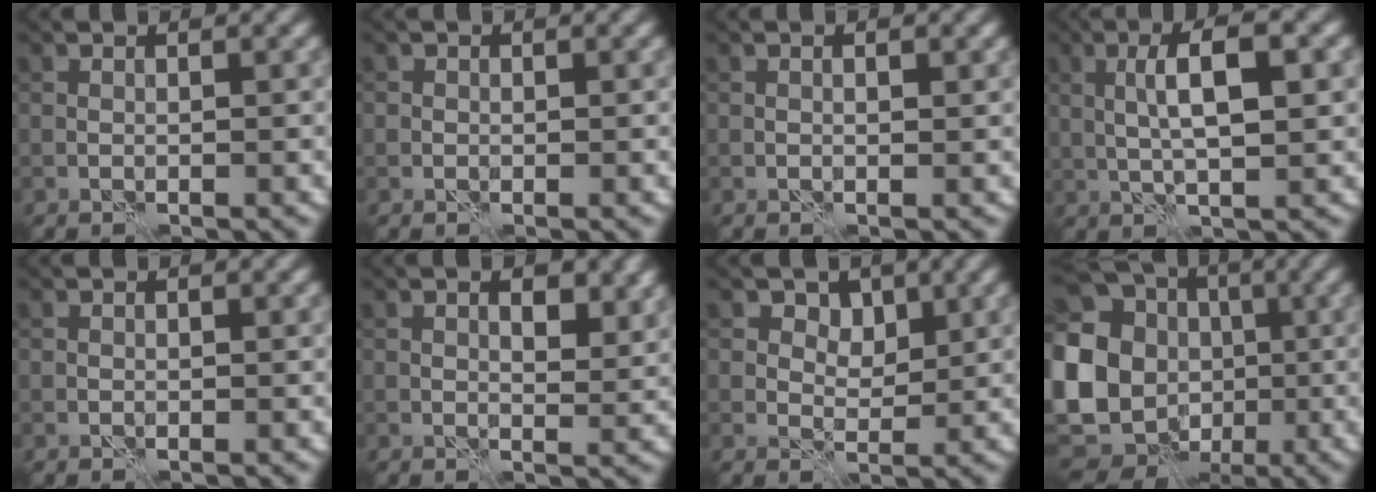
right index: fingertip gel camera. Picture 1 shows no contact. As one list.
[{"total": 0.8, "force": [0.0, 0.8, 0.1], "torque": [0.003, -0.002, -0.003]}, {"total": 0.8, "force": [0.2, 0.5, 0.7], "torque": [-0.009, -0.001, 0.002]}, {"total": 5.4, "force": [0.9, 1.5, 5.1], "torque": [-0.095, 0.007, 0.016]}, {"total": 0.0}, {"total": 3.1, "force": [1.2, 1.6, 2.4], "torque": [-0.031, -0.005, 0.020]}, {"total": 3.4, "force": [1.8, 2.4, 1.6], "torque": [-0.028, -0.011, 0.029]}, {"total": 19.3, "force": [-3.1, 17.2, 8.3], "torque": [-0.189, 0.007, -0.086]}]